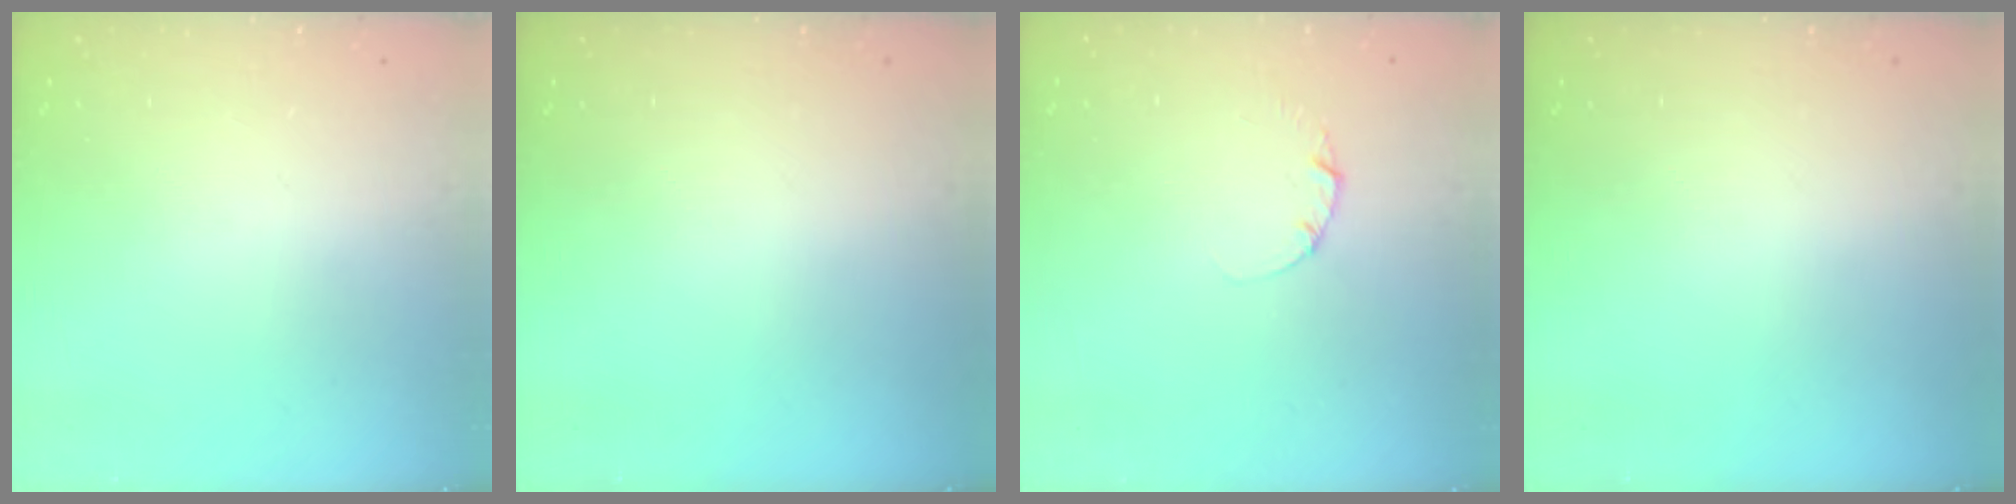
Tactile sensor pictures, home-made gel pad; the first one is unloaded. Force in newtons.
{"total": 0.0}
{"total": 1.3, "press": 1.3, "slide": 0.2}
{"total": 0.0}